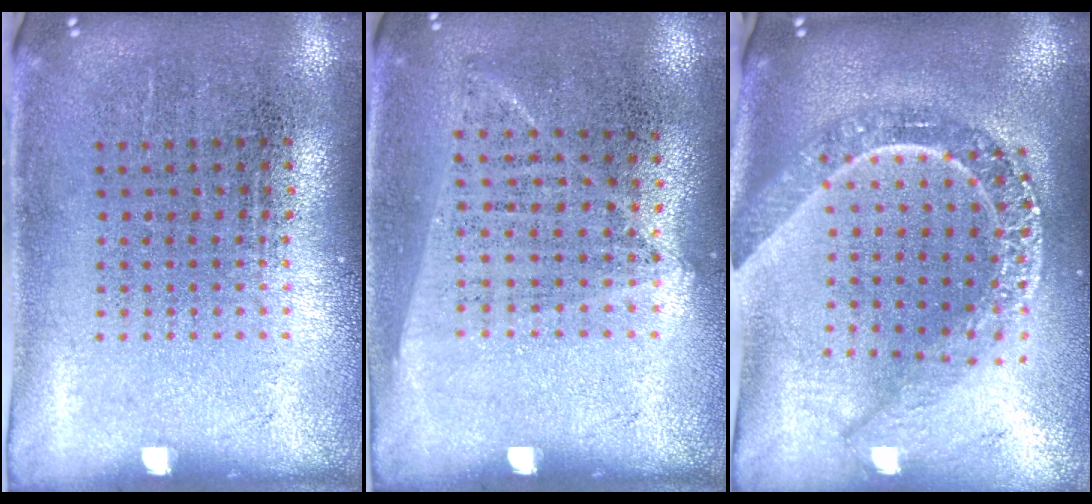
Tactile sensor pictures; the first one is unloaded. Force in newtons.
{"total": 1.0, "press": 0.9, "slide": 0.5}
{"total": 2.4, "press": 2.0, "slide": 1.3}